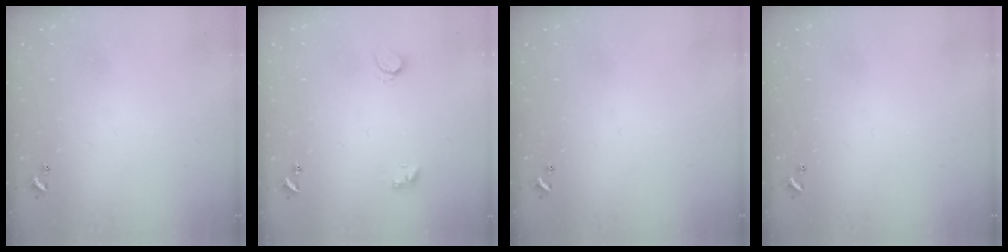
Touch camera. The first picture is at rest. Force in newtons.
{"total": 2.7, "press": 2.1, "slide": 1.6}
{"total": 0.0}
{"total": 0.0}